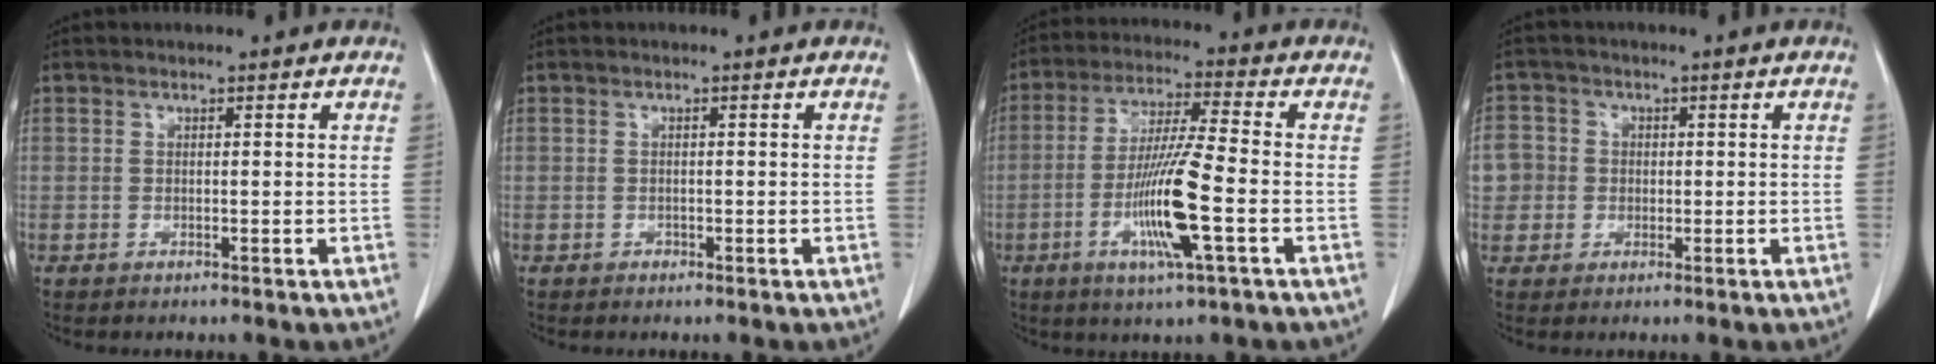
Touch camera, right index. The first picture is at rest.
{"total": 0.5, "force": [-0.3, 0.5, 0.0], "torque": [-0.003, 0.003, -0.005]}
{"total": 12.0, "force": [-3.6, 0.0, 11.4], "torque": [-0.225, -0.013, -0.071]}
{"total": 5.8, "force": [-0.1, 5.7, 0.8], "torque": [-0.025, 0.021, -0.001]}